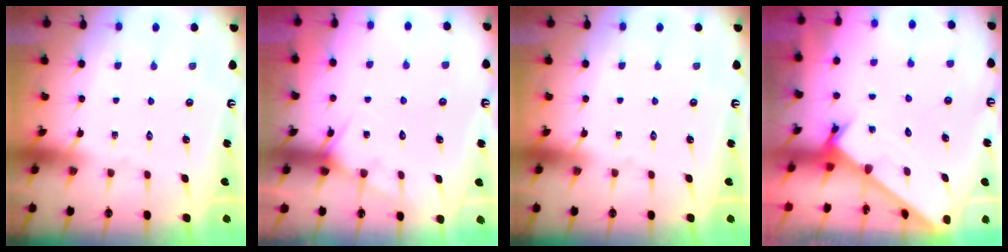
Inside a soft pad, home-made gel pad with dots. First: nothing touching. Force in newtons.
{"total": 8.6, "press": 8.6, "slide": 0.6}
{"total": 0.0}
{"total": 1.7, "press": 1.7, "slide": 0.1}